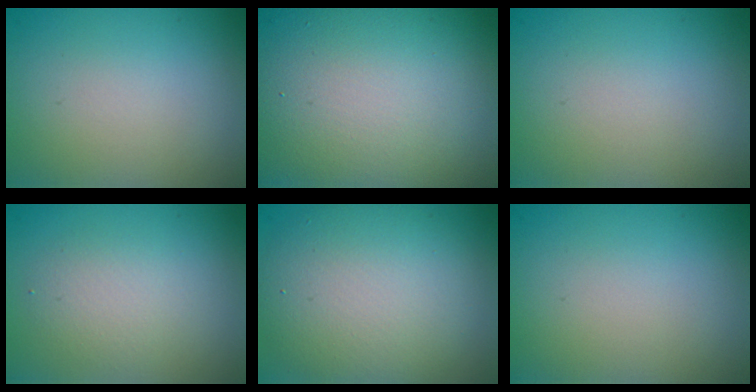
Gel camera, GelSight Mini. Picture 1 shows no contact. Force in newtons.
{"total": 19.0, "press": 18.9, "slide": 1.1}
{"total": 0.0}
{"total": 2.2, "press": 2.2, "slide": 0.1}
{"total": 7.4, "press": 7.4, "slide": 0.2}
{"total": 0.0}